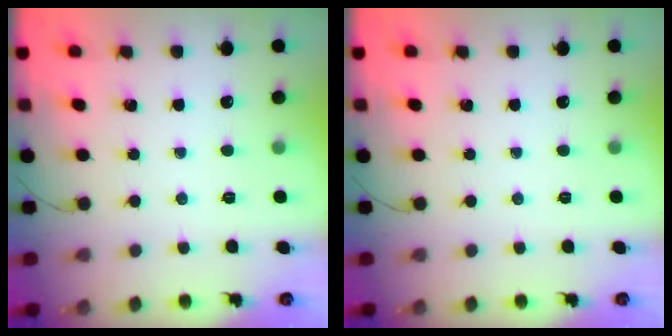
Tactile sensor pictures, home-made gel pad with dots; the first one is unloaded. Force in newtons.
{"total": 0.0}